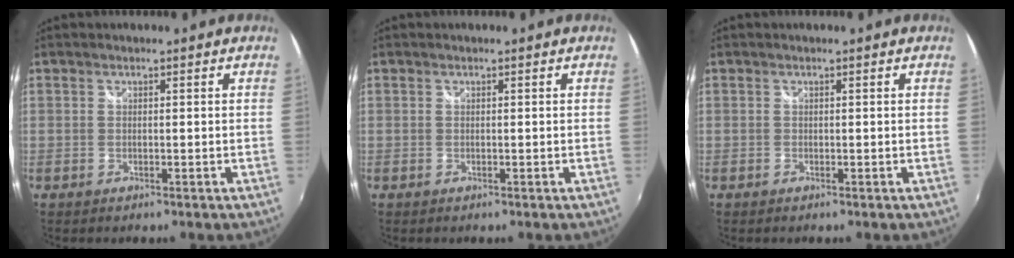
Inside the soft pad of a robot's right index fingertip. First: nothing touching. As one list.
[{"total": 0.0}, {"total": 0.0}]